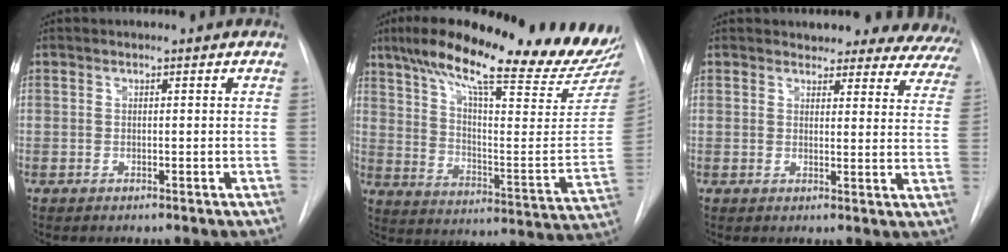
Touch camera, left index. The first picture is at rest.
{"total": 28.8, "force": [24.1, 3.0, 15.5], "torque": [-0.242, -0.072, 0.322]}
{"total": 16.1, "force": [15.0, 5.1, 2.8], "torque": [-0.006, -0.054, 0.142]}